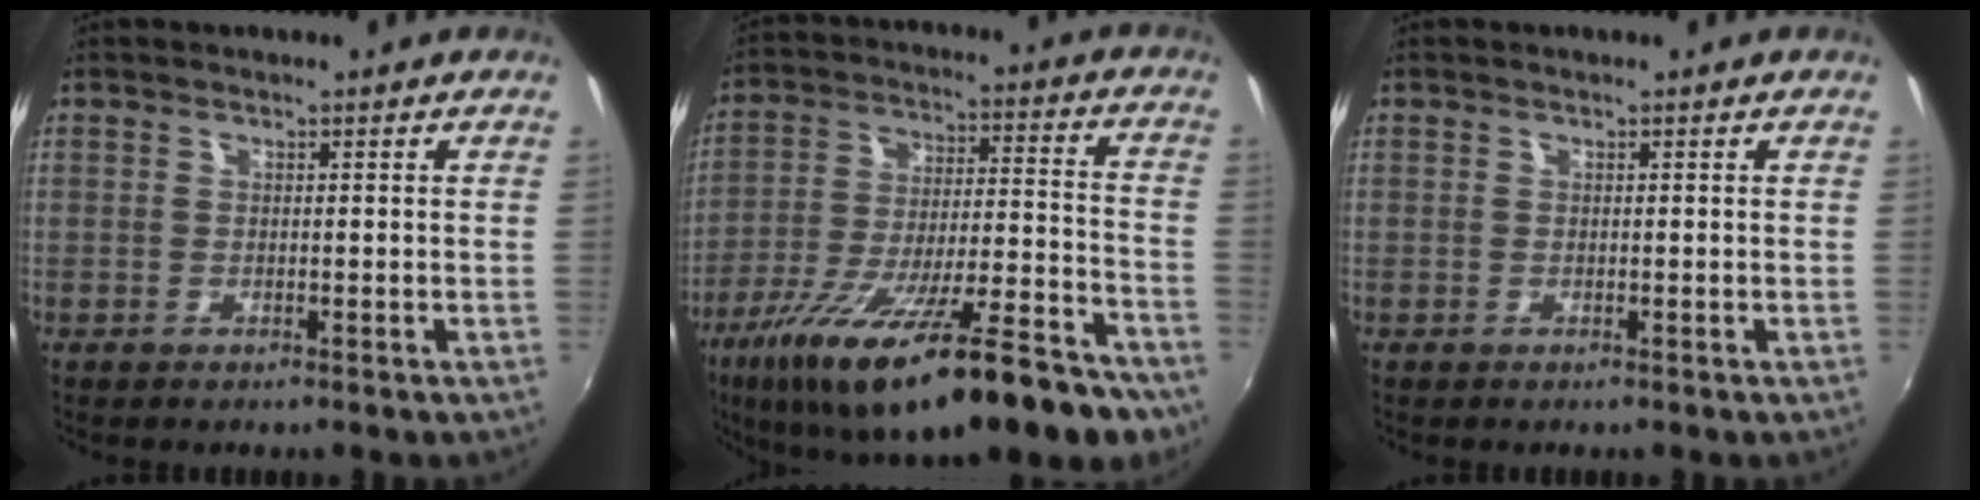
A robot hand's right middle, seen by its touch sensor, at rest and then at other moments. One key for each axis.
{"total": 27.8, "fx": -19.2, "fy": 6.1, "fz": 19.2, "tx": -0.320, "ty": -0.065, "tz": -0.286}
{"total": 0.0}